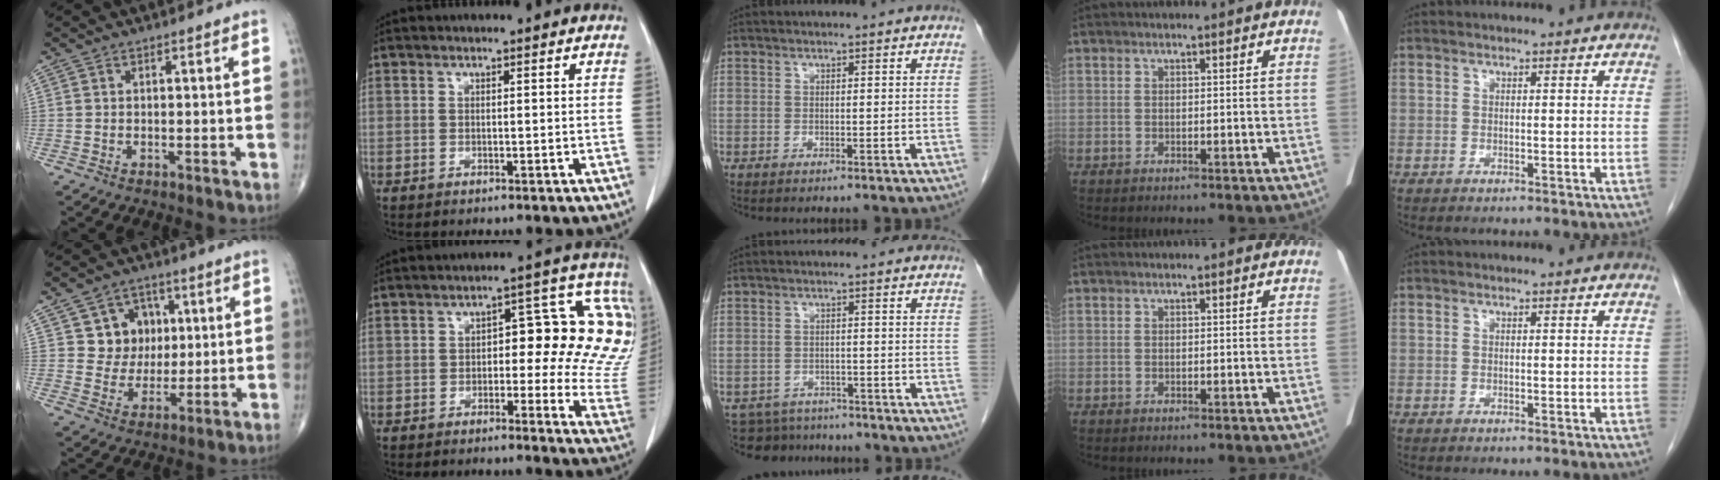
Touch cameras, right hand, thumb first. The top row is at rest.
{"thumb": {"total": 9.6, "force": [2.6, 8.7, 3.1], "torque": [0.001, -0.002, 0.044]}, "index": {"total": 15.6, "force": [2.7, 6.2, 14.1], "torque": [-0.135, 0.031, 0.024]}, "middle": {"total": 6.1, "force": [-5.5, 2.7, -0.4], "torque": [0.007, 0.012, -0.072]}}